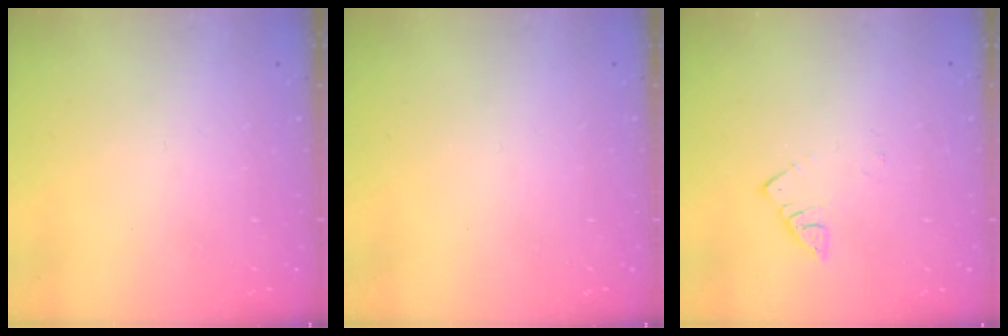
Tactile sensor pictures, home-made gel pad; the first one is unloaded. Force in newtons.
{"total": 0.0}
{"total": 2.4, "press": 2.4, "slide": 0.4}